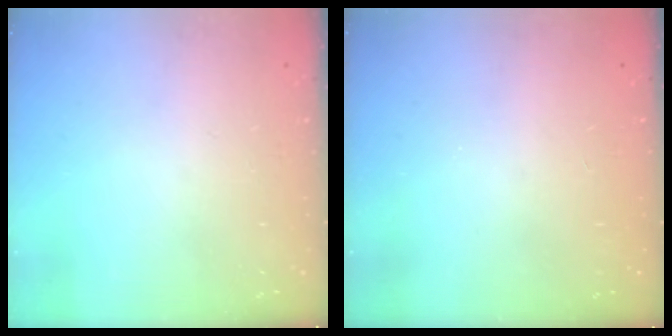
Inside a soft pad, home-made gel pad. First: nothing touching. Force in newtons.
{"total": 0.0}